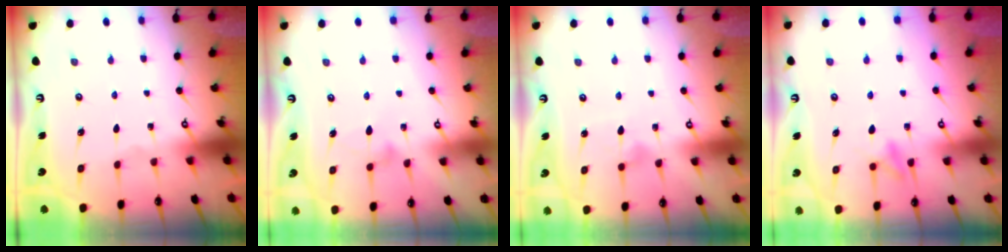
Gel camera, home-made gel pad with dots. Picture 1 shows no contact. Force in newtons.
{"total": 8.3, "press": 8.3, "slide": 0.4}
{"total": 7.7, "press": 7.7, "slide": 0.4}
{"total": 8.2, "press": 8.2, "slide": 0.8}